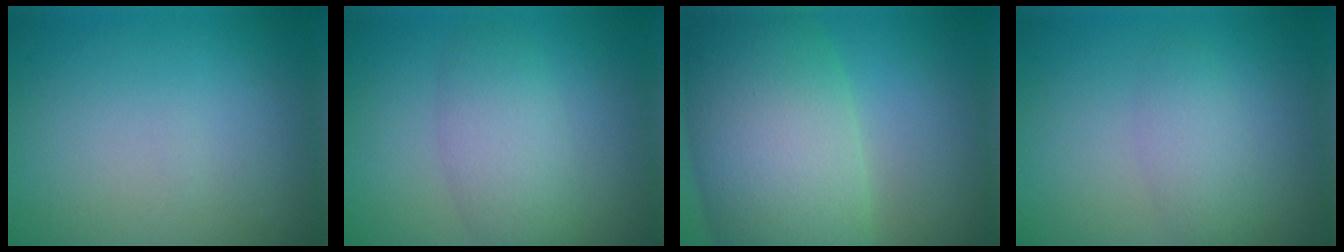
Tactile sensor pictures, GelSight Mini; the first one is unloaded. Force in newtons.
{"total": 2.4, "press": 2.4, "slide": 0.3}
{"total": 12.4, "press": 12.4, "slide": 0.5}
{"total": 2.2, "press": 2.2, "slide": 0.1}